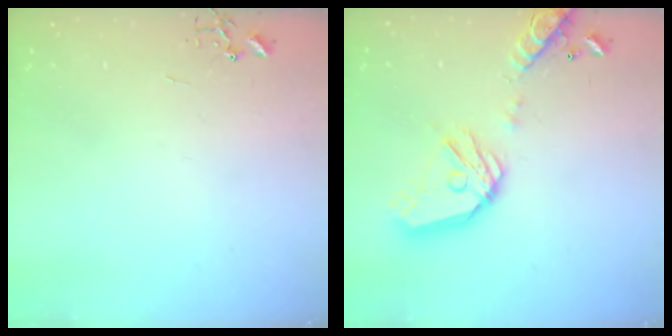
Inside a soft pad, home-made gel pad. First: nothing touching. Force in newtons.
{"total": 19.0, "press": 18.9, "slide": 2.0}